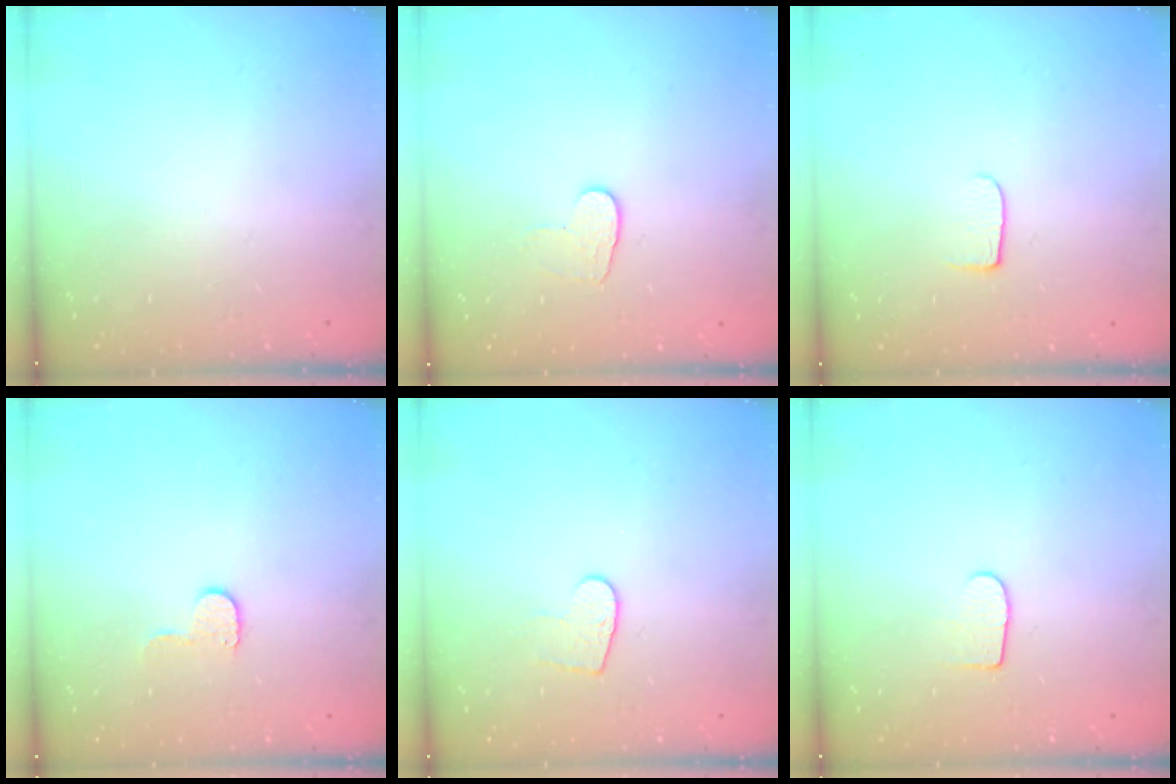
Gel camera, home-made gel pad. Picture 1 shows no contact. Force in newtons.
{"total": 5.3, "press": 5.3, "slide": 0.5}
{"total": 6.5, "press": 6.5, "slide": 0.7}
{"total": 5.4, "press": 5.3, "slide": 0.5}
{"total": 6.7, "press": 6.7, "slide": 0.4}
{"total": 5.8, "press": 5.8, "slide": 0.5}